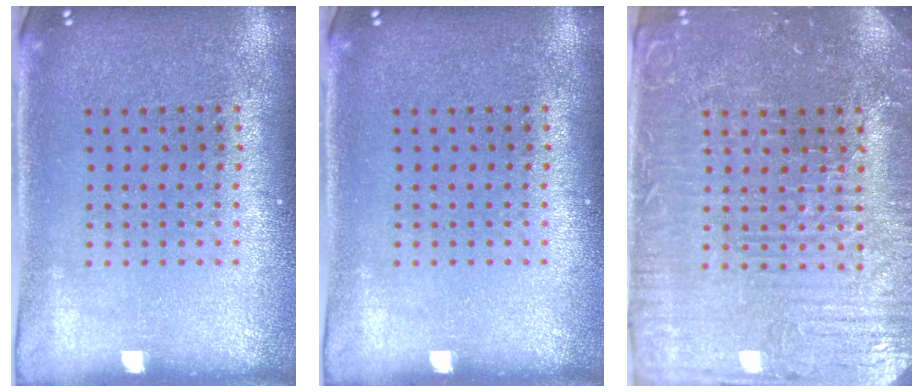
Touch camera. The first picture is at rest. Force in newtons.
{"total": 0.0}
{"total": 4.5, "press": 4.3, "slide": 1.3}